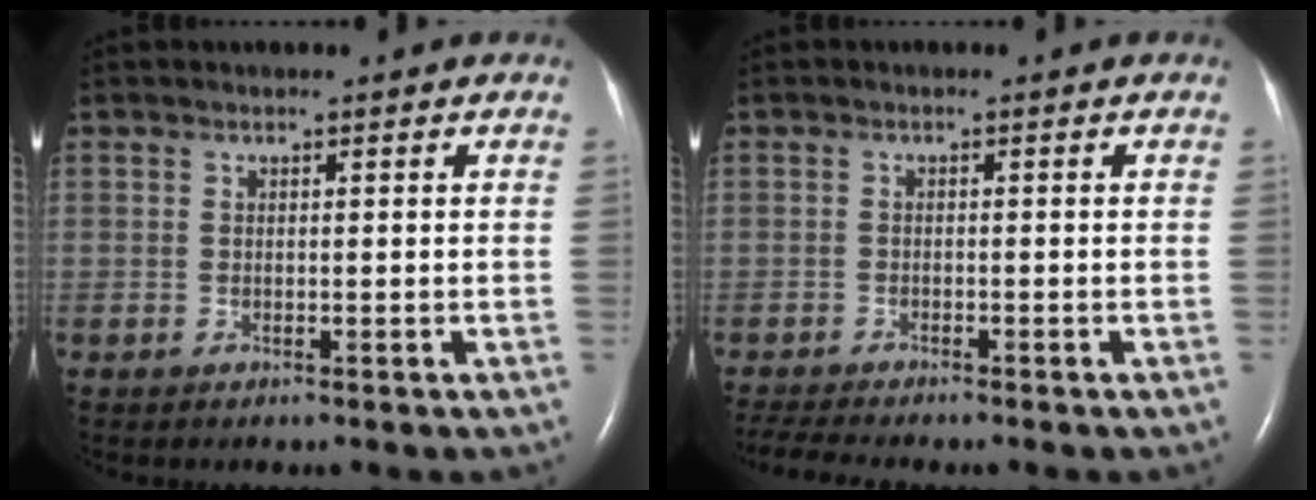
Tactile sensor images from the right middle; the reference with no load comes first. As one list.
[{"total": 5.1, "force": [-4.7, 0.1, 2.2], "torque": [-0.039, -0.013, -0.075]}]